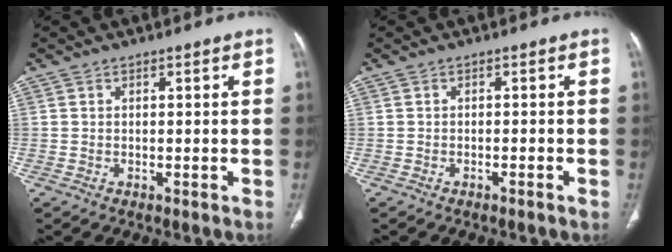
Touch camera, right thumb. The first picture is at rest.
{"total": 0.8, "force": [-0.5, -0.1, 0.6], "torque": [-0.016, 0.004, -0.007]}